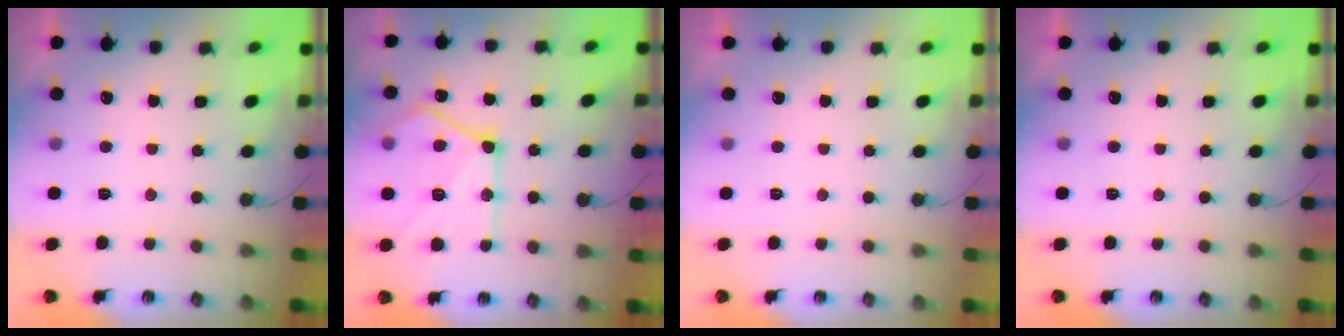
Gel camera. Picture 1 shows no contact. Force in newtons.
{"total": 19.4, "press": 19.3, "slide": 1.7}
{"total": 0.0}
{"total": 0.0}